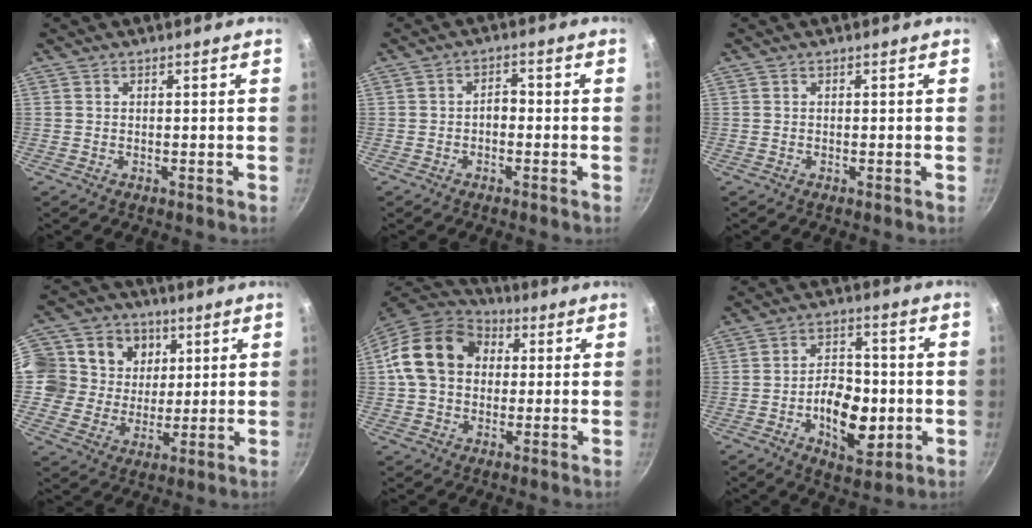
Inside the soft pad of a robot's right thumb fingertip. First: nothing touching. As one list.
[{"total": 2.6, "force": [-0.8, 1.6, 1.8], "torque": [-0.016, 0.014, -0.017]}, {"total": 0.0}, {"total": 14.9, "force": [4.3, 13.2, 5.4], "torque": [-0.075, -0.004, 0.066]}, {"total": 16.8, "force": [2.6, 13.2, 10.1], "torque": [-0.162, 0.033, 0.030]}, {"total": 12.5, "force": [-2.7, 7.5, 9.7], "torque": [-0.123, 0.010, -0.041]}]